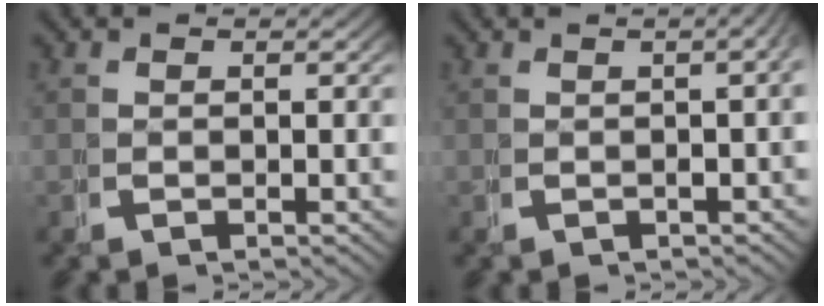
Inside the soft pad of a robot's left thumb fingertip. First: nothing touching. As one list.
[{"total": 4.0, "force": [0.4, 1.6, 3.6], "torque": [-0.039, 0.022, -0.001]}]